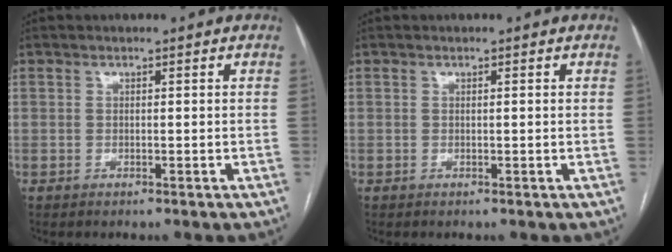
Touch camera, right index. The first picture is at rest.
{"total": 0.0}